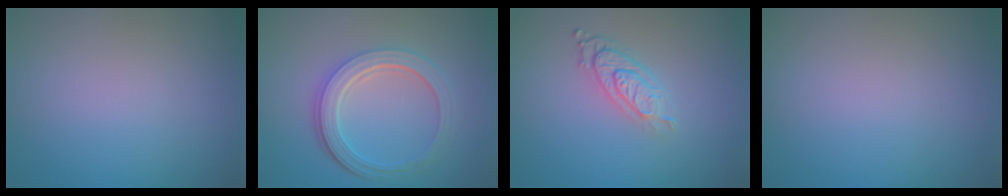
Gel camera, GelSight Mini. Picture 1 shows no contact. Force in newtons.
{"total": 5.2, "press": 3.9, "slide": 3.5}
{"total": 3.2, "press": 2.3, "slide": 2.3}
{"total": 0.0}